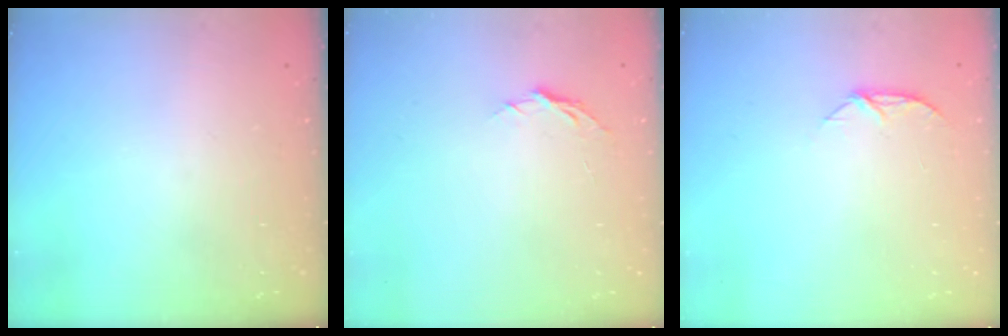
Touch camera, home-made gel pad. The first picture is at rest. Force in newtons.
{"total": 3.7, "press": 3.6, "slide": 0.4}
{"total": 5.8, "press": 5.7, "slide": 0.6}